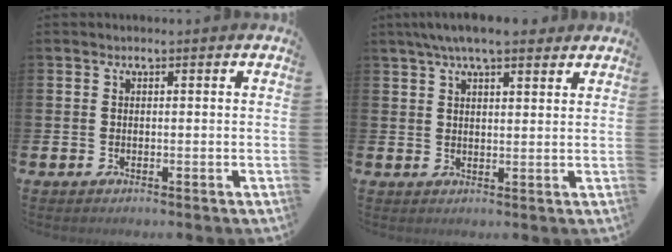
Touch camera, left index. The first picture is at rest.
{"total": 5.7, "force": [4.8, 1.1, 2.8], "torque": [-0.064, -0.008, 0.088]}